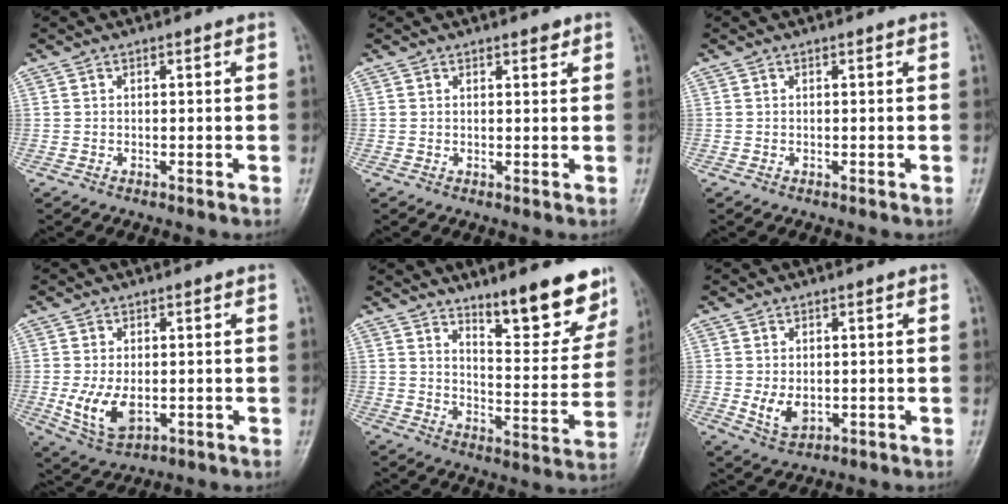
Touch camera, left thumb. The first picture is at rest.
{"total": 1.4, "force": [1.1, 0.6, 0.8], "torque": [-0.003, -0.006, 0.013]}
{"total": 0.0}
{"total": 7.6, "force": [-1.0, 4.6, 6.0], "torque": [-0.111, -0.012, -0.008]}
{"total": 14.3, "force": [10.6, 3.7, 8.9], "torque": [-0.077, -0.079, 0.158]}
{"total": 4.5, "force": [-0.3, 3.1, 3.3], "torque": [-0.050, -0.010, 0.006]}